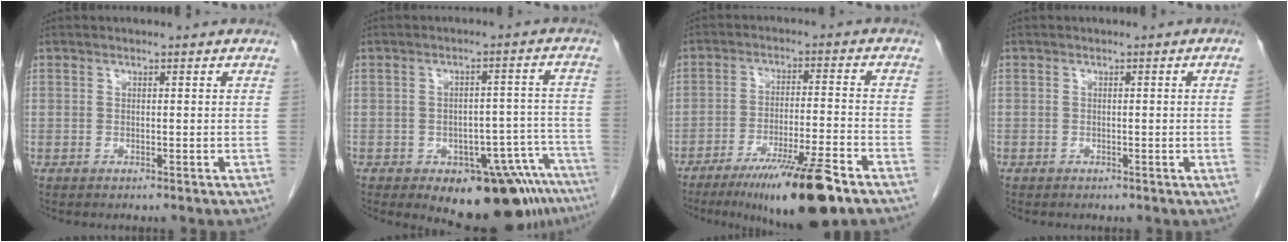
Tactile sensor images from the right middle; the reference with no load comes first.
{"total": 14.4, "force": [-10.5, 4.5, 8.8], "torque": [-0.039, 0.026, -0.132]}
{"total": 13.5, "force": [-9.1, 0.6, 10.0], "torque": [-0.154, -0.026, -0.147]}
{"total": 1.4, "force": [-0.3, -0.5, 1.3], "torque": [-0.014, -0.001, -0.006]}